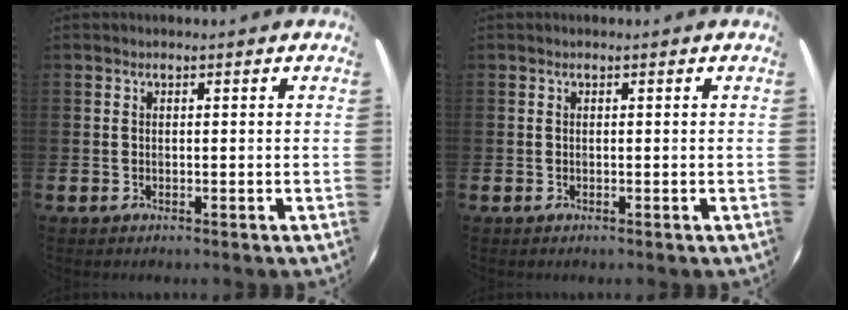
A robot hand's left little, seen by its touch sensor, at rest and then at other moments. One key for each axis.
{"total": 0.0}